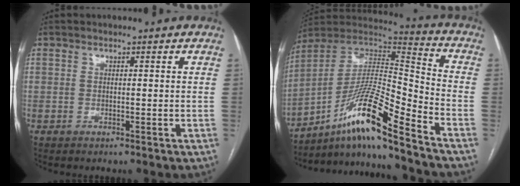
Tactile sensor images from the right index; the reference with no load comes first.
{"total": 15.8, "force": [-10.8, -0.1, 11.5], "torque": [-0.211, 0.018, -0.191]}